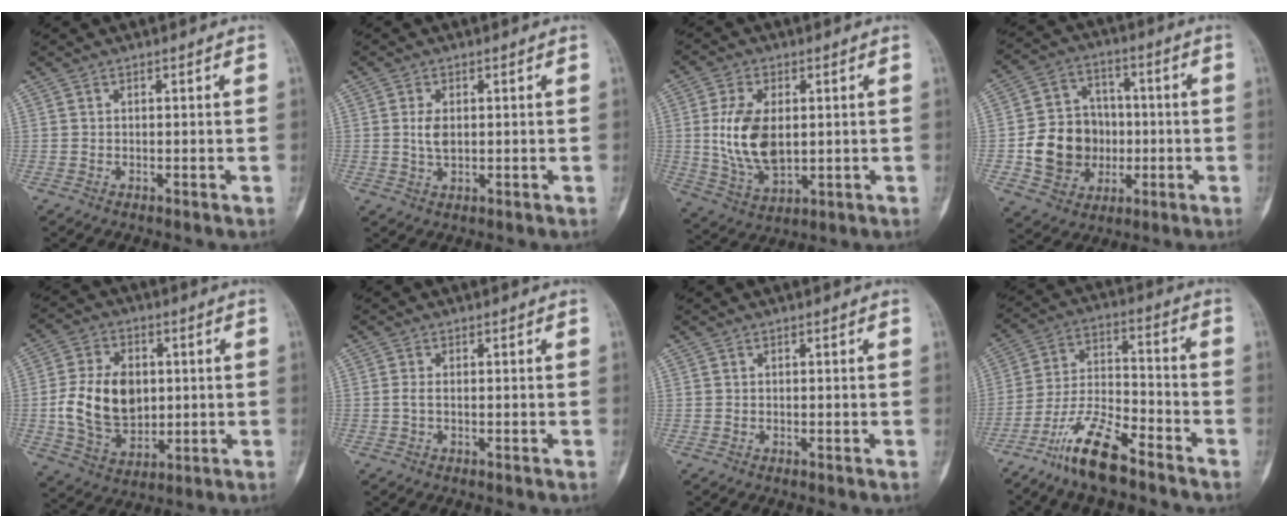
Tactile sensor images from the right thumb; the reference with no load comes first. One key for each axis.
{"total": 3.1, "fx": 0.3, "fy": 1.7, "fz": 2.5, "tx": -0.050, "ty": -0.004, "tz": 0.008}
{"total": 12.3, "fx": 0.9, "fy": 7.2, "fz": 10.0, "tx": -0.187, "ty": -0.011, "tz": 0.029}
{"total": 14.4, "fx": -2.0, "fy": 12.5, "fz": 6.9, "tx": -0.077, "ty": 0.025, "tz": -0.029}
{"total": 14.2, "fx": 0.5, "fy": 10.0, "fz": 10.1, "tx": -0.159, "ty": 0.000, "tz": 0.021}
{"total": 1.0, "fx": -0.1, "fy": 0.4, "fz": 0.9, "tx": -0.022, "ty": 0.000, "tz": -0.002}
{"total": 0.0}
{"total": 12.4, "fx": -9.0, "fy": 3.5, "fz": 7.8, "tx": -0.156, "ty": 0.061, "tz": -0.175}